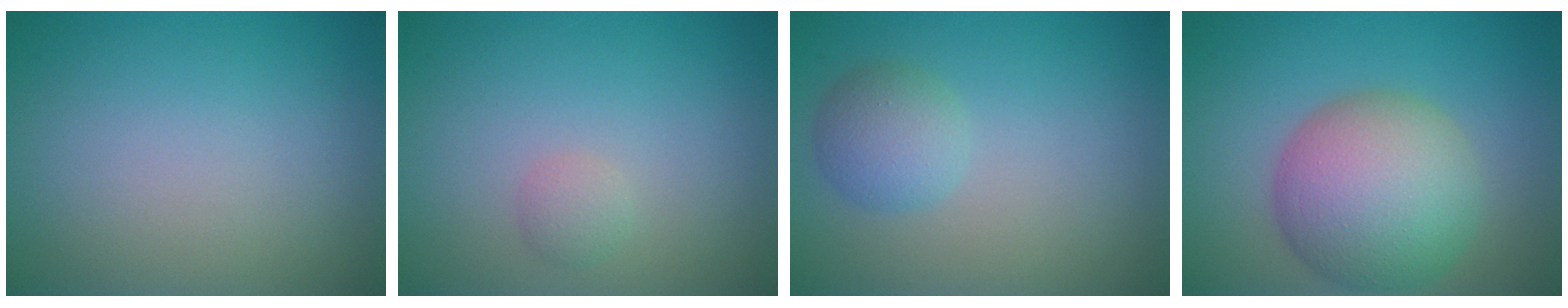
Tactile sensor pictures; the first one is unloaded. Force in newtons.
{"total": 1.1, "press": 1.1, "slide": 0.1}
{"total": 2.6, "press": 2.6, "slide": 0.1}
{"total": 9.0, "press": 9.0, "slide": 0.6}